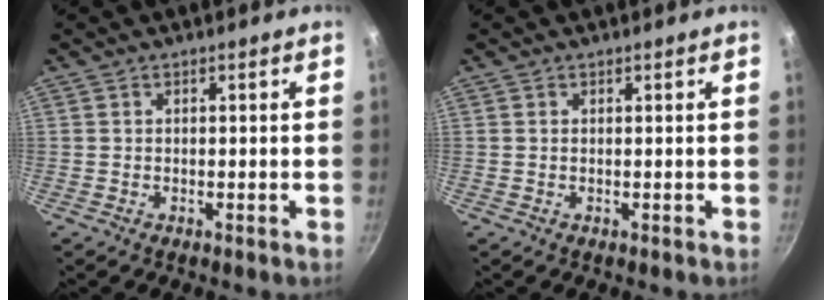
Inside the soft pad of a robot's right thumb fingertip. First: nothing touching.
{"total": 0.0}